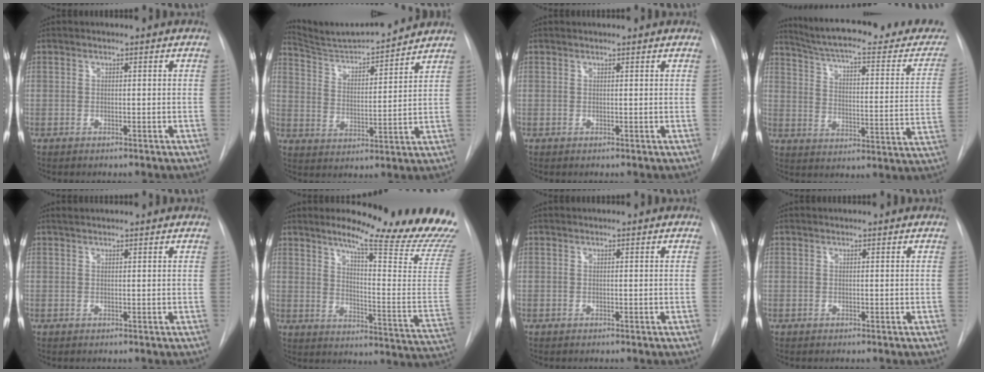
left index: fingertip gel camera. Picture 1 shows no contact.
{"total": 13.7, "force": [13.1, 0.5, 4.0], "torque": [-0.072, 0.000, 0.213]}
{"total": 2.2, "force": [2.1, 0.2, 0.5], "torque": [-0.011, 0.022, 0.026]}
{"total": 27.5, "force": [24.5, 4.4, 11.8], "torque": [-0.175, -0.061, 0.307]}
{"total": 4.1, "force": [3.8, 0.3, 1.5], "torque": [-0.022, 0.034, 0.052]}
{"total": 23.6, "force": [20.2, 0.3, 12.3], "torque": [-0.171, -0.119, 0.245]}
{"total": 1.1, "force": [1.1, 0.0, 0.2], "torque": [-0.007, 0.015, 0.016]}
{"total": 1.8, "force": [1.7, 0.1, 0.4], "torque": [-0.010, 0.020, 0.022]}